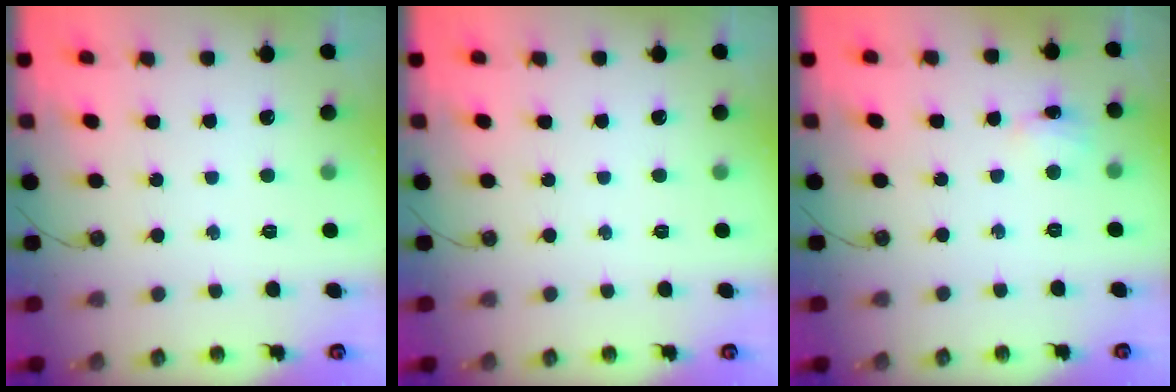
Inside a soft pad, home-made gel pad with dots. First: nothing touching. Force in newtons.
{"total": 0.0}
{"total": 3.1, "press": 3.1, "slide": 0.5}